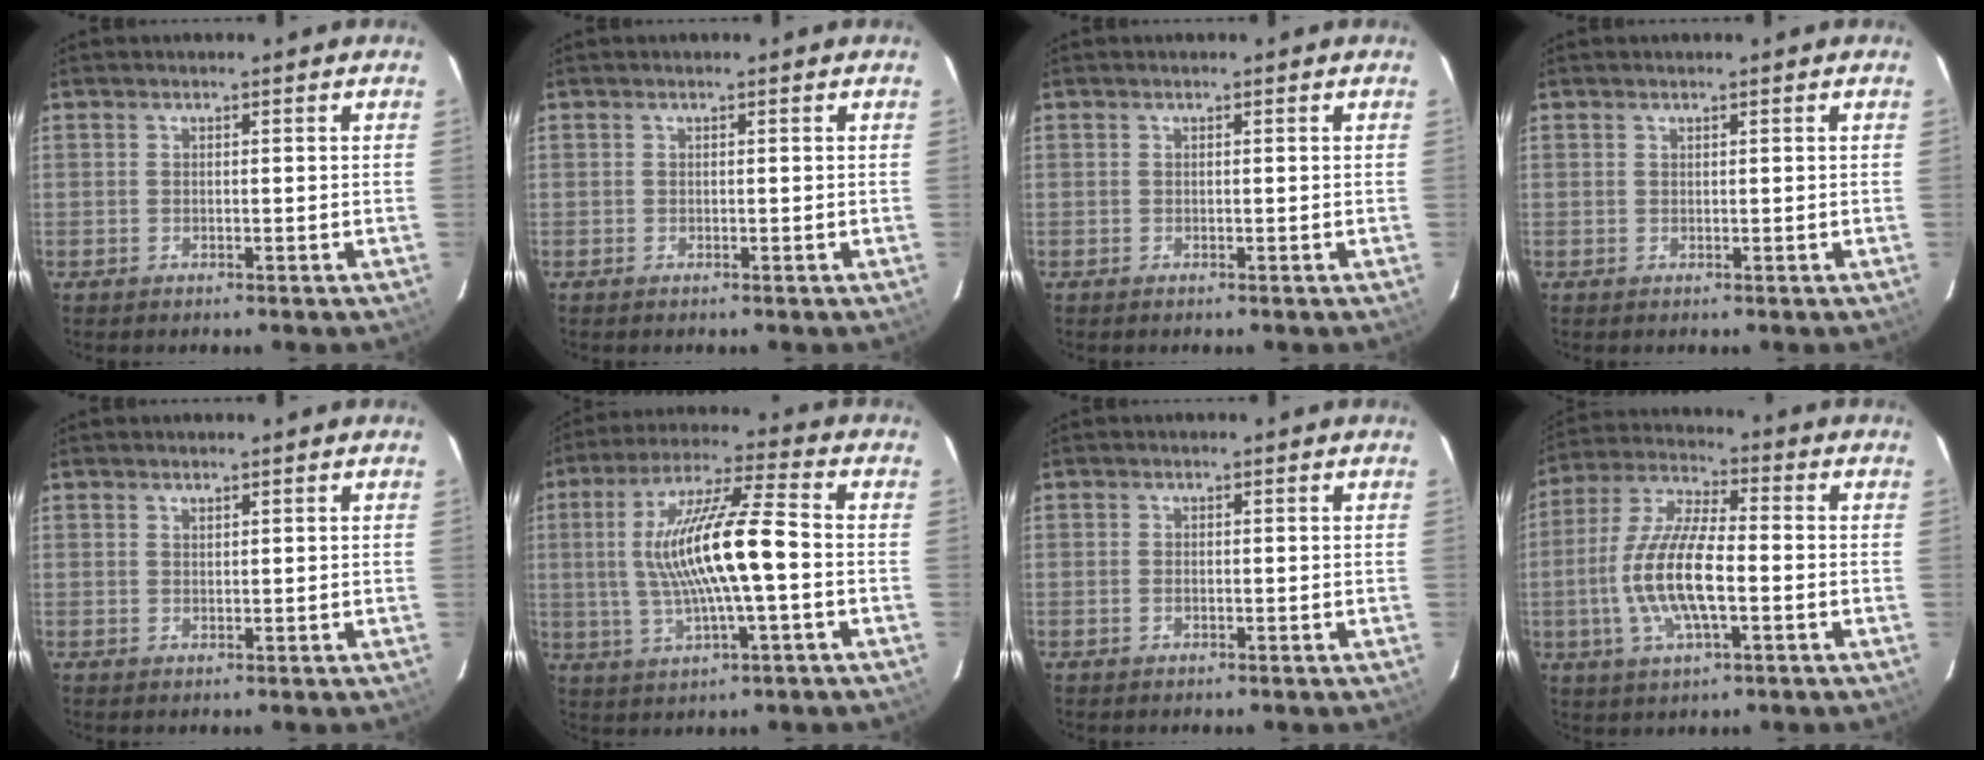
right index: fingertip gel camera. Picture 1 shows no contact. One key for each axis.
{"total": 0.0}
{"total": 0.0}
{"total": 0.0}
{"total": 0.9, "fx": 0.8, "fy": 0.3, "fz": 0.2, "tx": -0.004, "ty": 0.001, "tz": 0.015}
{"total": 15.0, "fx": -0.7, "fy": 1.9, "fz": 14.8, "tx": -0.278, "ty": 0.008, "tz": -0.009}
{"total": 0.8, "fx": -0.3, "fy": 0.5, "fz": 0.5, "tx": -0.011, "ty": 0.000, "tz": -0.005}
{"total": 13.9, "fx": -2.8, "fy": 4.5, "fz": 12.8, "tx": -0.265, "ty": -0.002, "tz": -0.054}